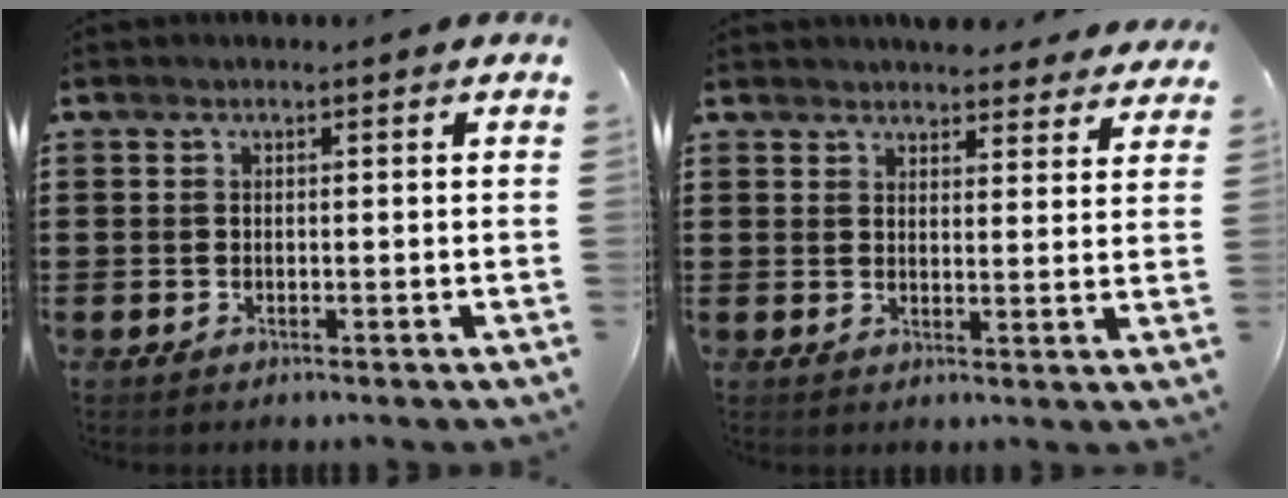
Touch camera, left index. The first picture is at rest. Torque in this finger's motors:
{"motor_torque": [2.14, 0.00, 0.84, 0.04]}